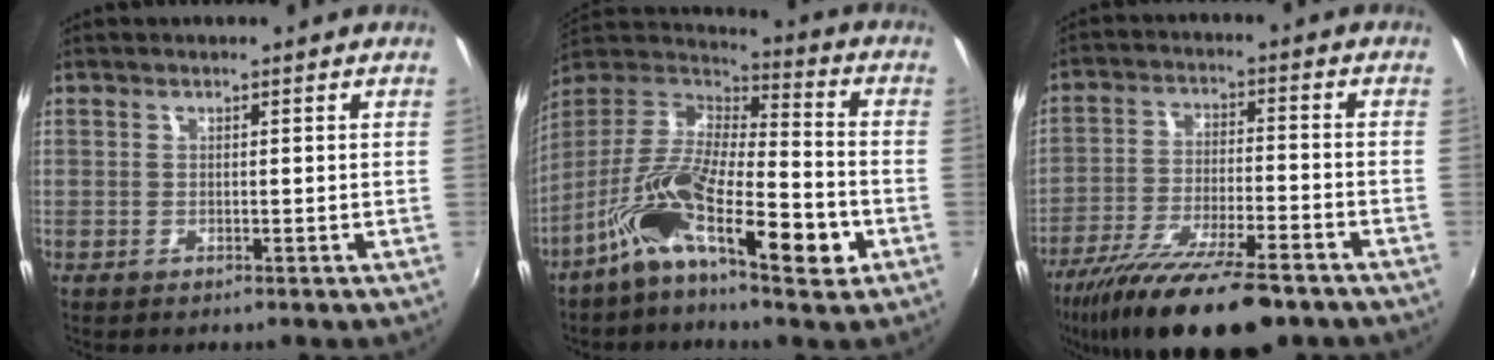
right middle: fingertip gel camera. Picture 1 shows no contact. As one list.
[{"total": 18.0, "force": [-8.9, 5.3, 14.7], "torque": [-0.254, -0.008, -0.166]}, {"total": 19.2, "force": [-14.3, 4.7, 11.9], "torque": [-0.231, -0.046, -0.238]}]